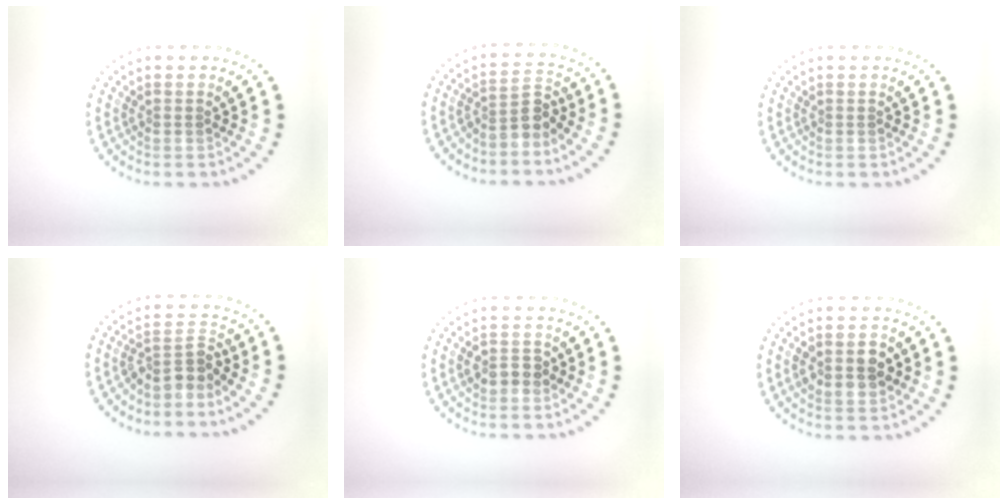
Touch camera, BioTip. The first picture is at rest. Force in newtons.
{"total": 2.7, "press": 2.0, "slide": 1.8}
{"total": 0.0}
{"total": 2.8, "press": 2.0, "slide": 1.9}
{"total": 2.0, "press": 2.0, "slide": 0.2}
{"total": 3.8, "press": 3.8, "slide": 0.2}